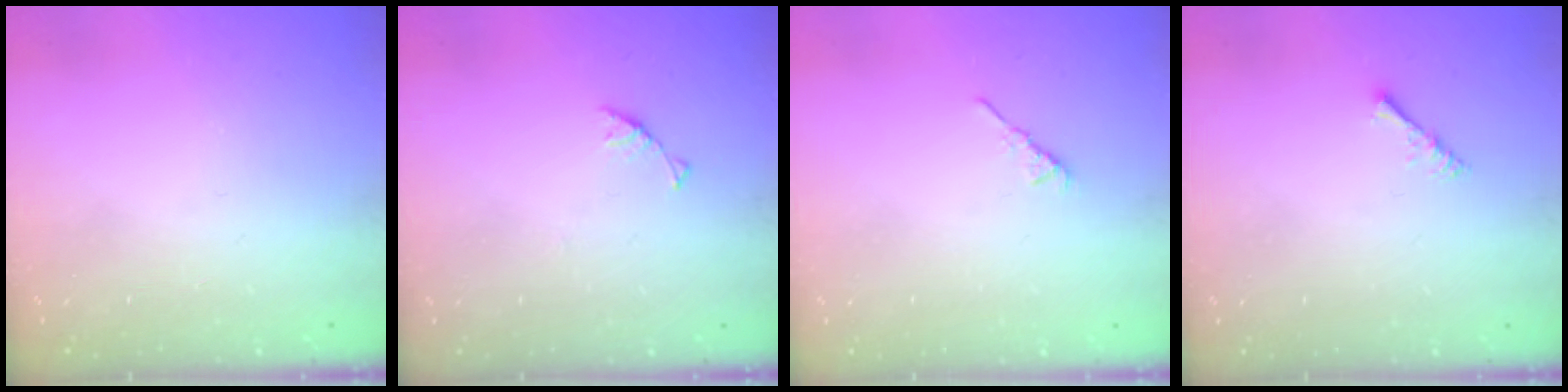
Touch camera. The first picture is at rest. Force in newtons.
{"total": 3.0, "press": 3.0, "slide": 0.3}
{"total": 3.1, "press": 3.0, "slide": 0.8}
{"total": 2.2, "press": 2.1, "slide": 0.5}